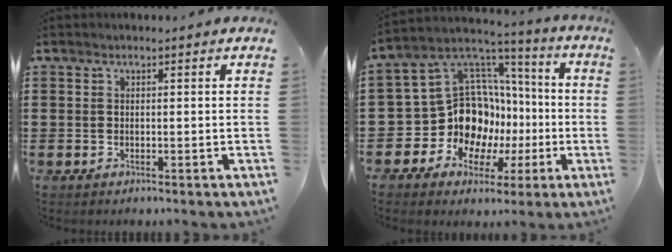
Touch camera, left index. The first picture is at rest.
{"total": 13.8, "force": [-2.3, 12.4, 5.5], "torque": [-0.152, -0.016, -0.025]}